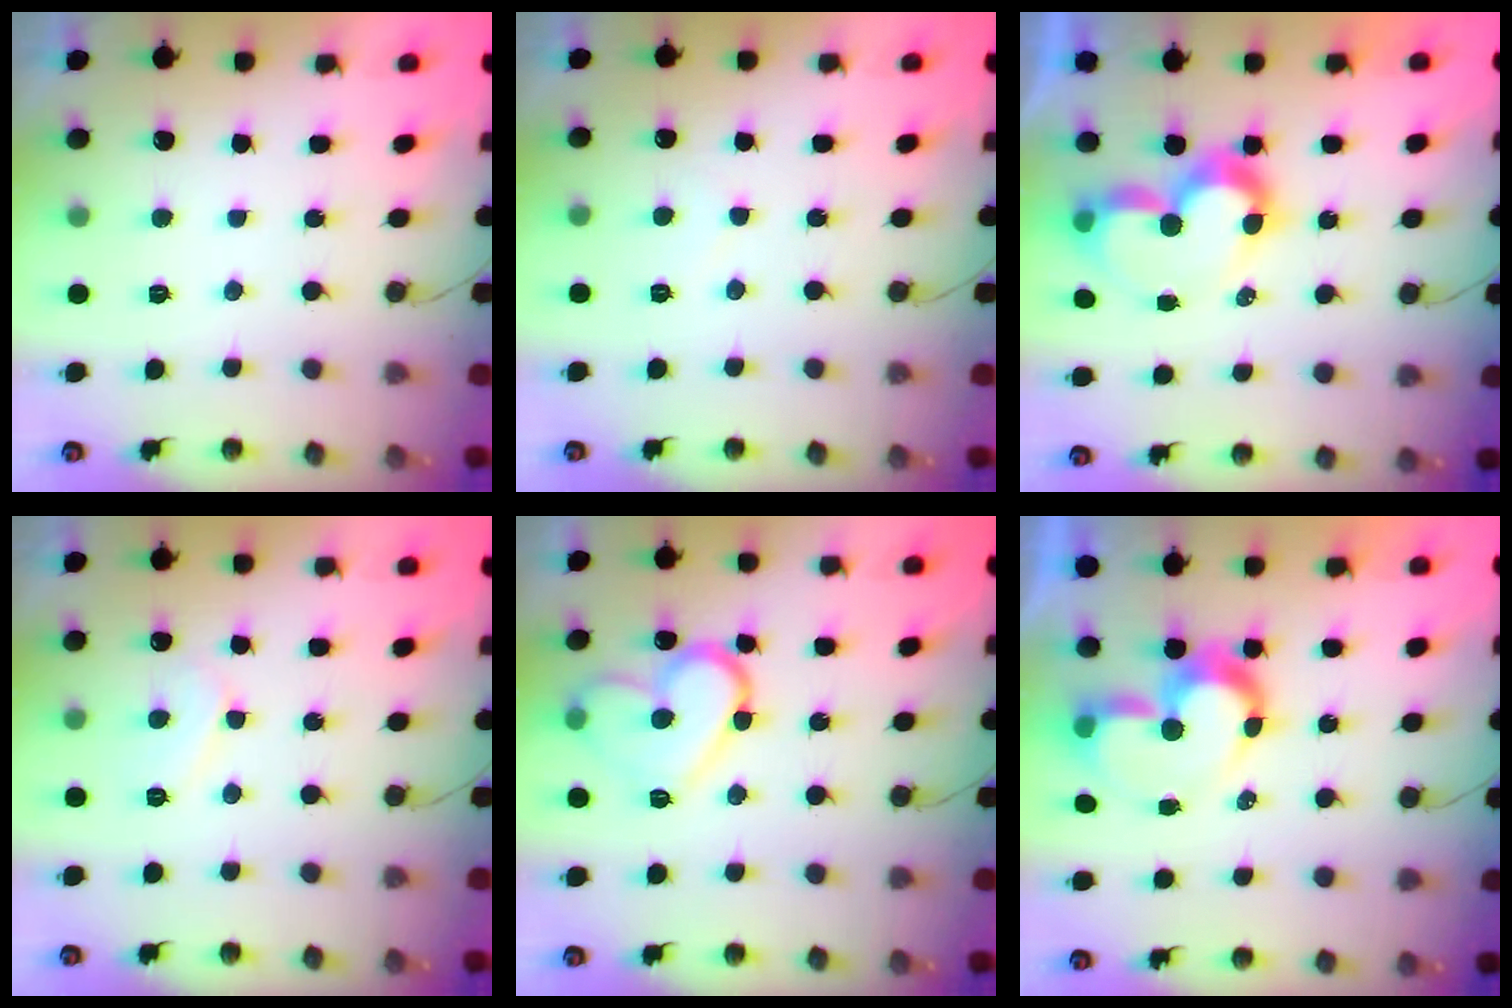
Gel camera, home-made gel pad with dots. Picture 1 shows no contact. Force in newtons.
{"total": 3.6, "press": 3.6, "slide": 0.3}
{"total": 9.5, "press": 9.5, "slide": 0.9}
{"total": 6.3, "press": 6.2, "slide": 0.5}
{"total": 14.2, "press": 14.1, "slide": 1.4}
{"total": 9.7, "press": 9.6, "slide": 1.5}